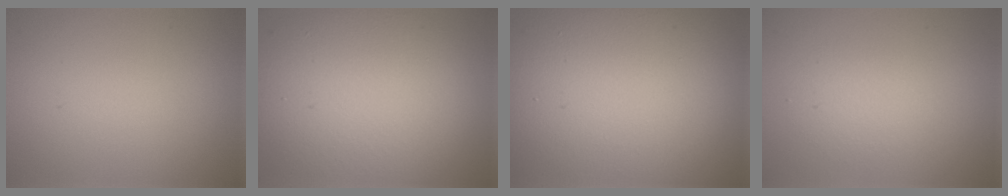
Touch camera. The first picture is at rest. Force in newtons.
{"total": 11.5, "press": 11.5, "slide": 1.0}
{"total": 19.8, "press": 19.8, "slide": 1.2}
{"total": 2.3, "press": 2.3, "slide": 0.1}